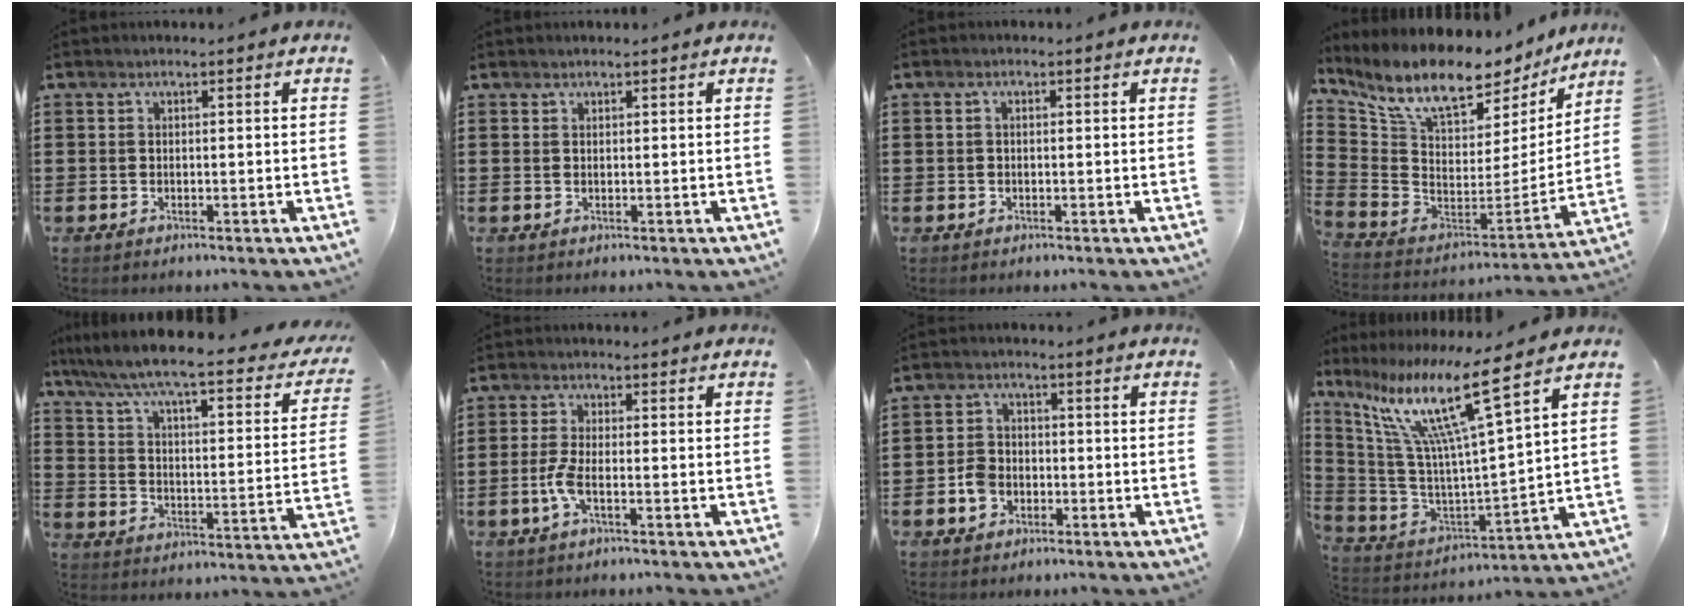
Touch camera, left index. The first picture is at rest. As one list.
[{"total": 0.7, "force": [0.6, 0.2, -0.1], "torque": [-0.001, 0.000, 0.013]}, {"total": 0.7, "force": [-0.2, 0.3, 0.5], "torque": [-0.012, -0.001, -0.003]}, {"total": 10.3, "force": [8.1, 3.6, 5.4], "torque": [-0.128, -0.066, 0.139]}, {"total": 6.3, "force": [5.2, -0.3, 3.7], "torque": [-0.095, -0.048, 0.079]}, {"total": 3.4, "force": [-1.1, 0.9, 3.1], "torque": [-0.076, -0.005, -0.024]}, {"total": 3.8, "force": [-1.5, 2.9, 1.8], "torque": [-0.044, 0.005, -0.031]}, {"total": 13.9, "force": [8.3, 0.6, 11.1], "torque": [-0.253, -0.051, 0.124]}]